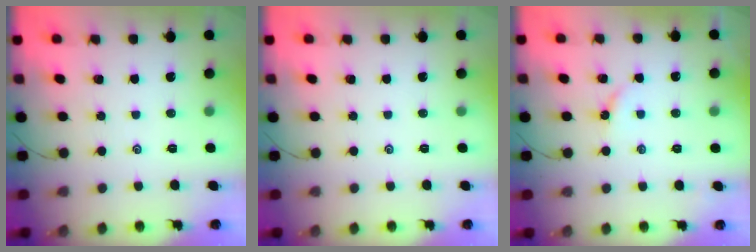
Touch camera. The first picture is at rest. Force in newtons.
{"total": 0.0}
{"total": 2.7, "press": 2.7, "slide": 0.3}